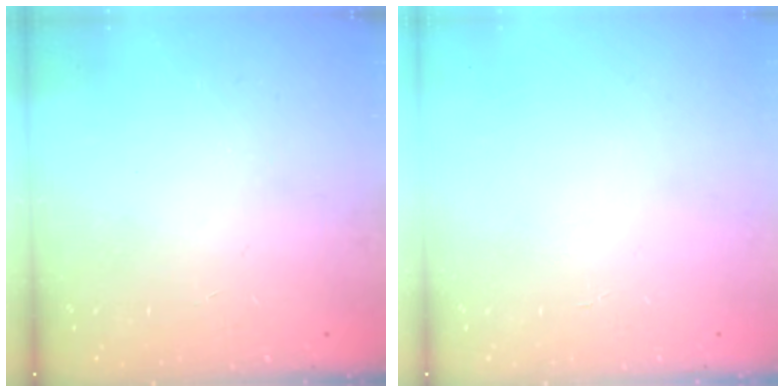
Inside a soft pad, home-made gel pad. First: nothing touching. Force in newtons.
{"total": 2.5, "press": 2.5, "slide": 0.3}